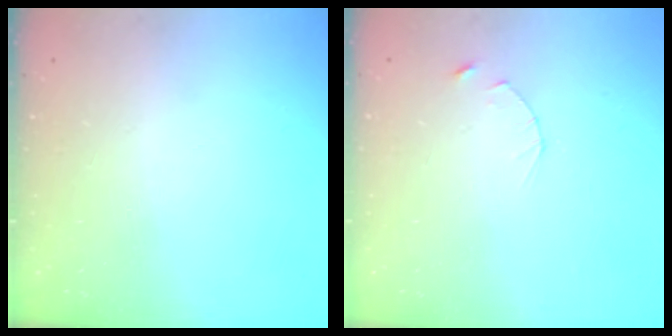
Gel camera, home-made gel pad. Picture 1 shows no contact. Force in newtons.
{"total": 2.5, "press": 2.4, "slide": 0.3}